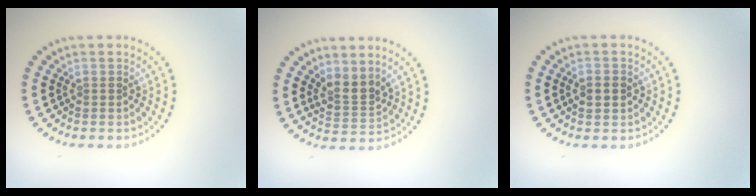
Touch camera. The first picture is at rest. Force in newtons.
{"total": 2.5, "press": 2.0, "slide": 1.6}
{"total": 2.1, "press": 2.1, "slide": 0.0}